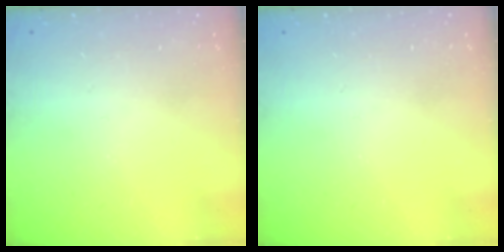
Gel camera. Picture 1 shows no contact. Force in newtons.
{"total": 0.0}